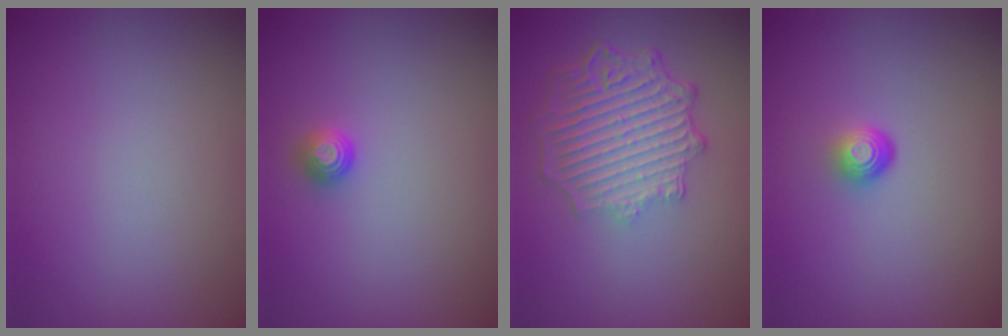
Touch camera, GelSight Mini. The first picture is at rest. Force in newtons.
{"total": 1.1, "press": 1.1, "slide": 0.4}
{"total": 6.2, "press": 4.7, "slide": 4.1}
{"total": 1.8, "press": 1.1, "slide": 1.4}